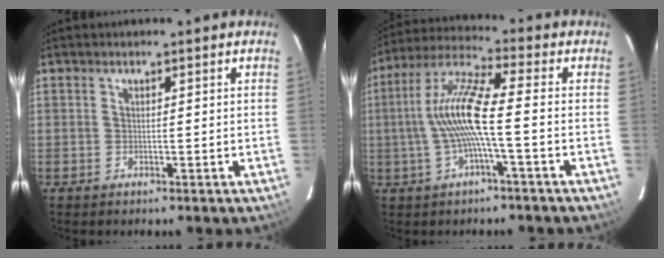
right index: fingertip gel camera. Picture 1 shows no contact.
{"total": 10.9, "force": [-1.5, 0.8, 10.8], "torque": [-0.219, 0.012, -0.030]}